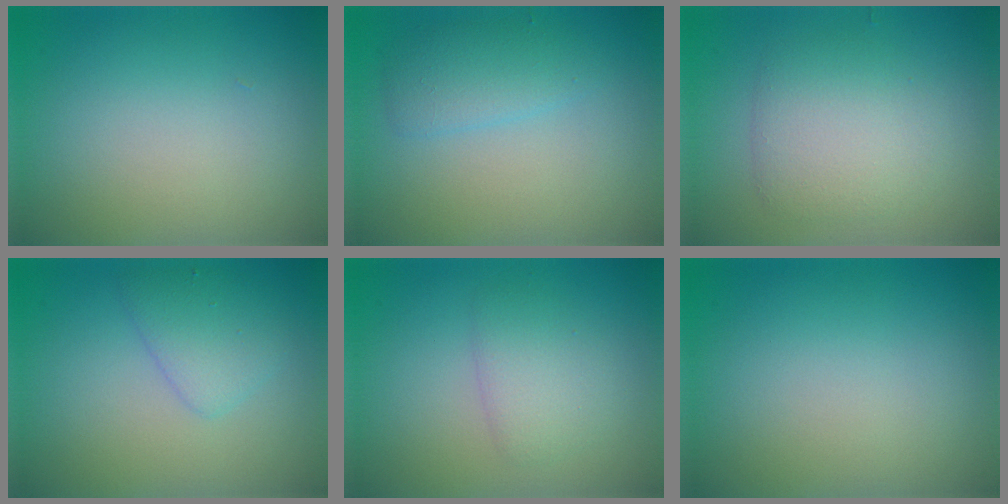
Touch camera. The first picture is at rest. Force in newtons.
{"total": 2.4, "press": 2.4, "slide": 0.1}
{"total": 3.7, "press": 3.7, "slide": 0.1}
{"total": 2.6, "press": 2.6, "slide": 0.1}
{"total": 2.4, "press": 2.4, "slide": 0.1}
{"total": 0.0}